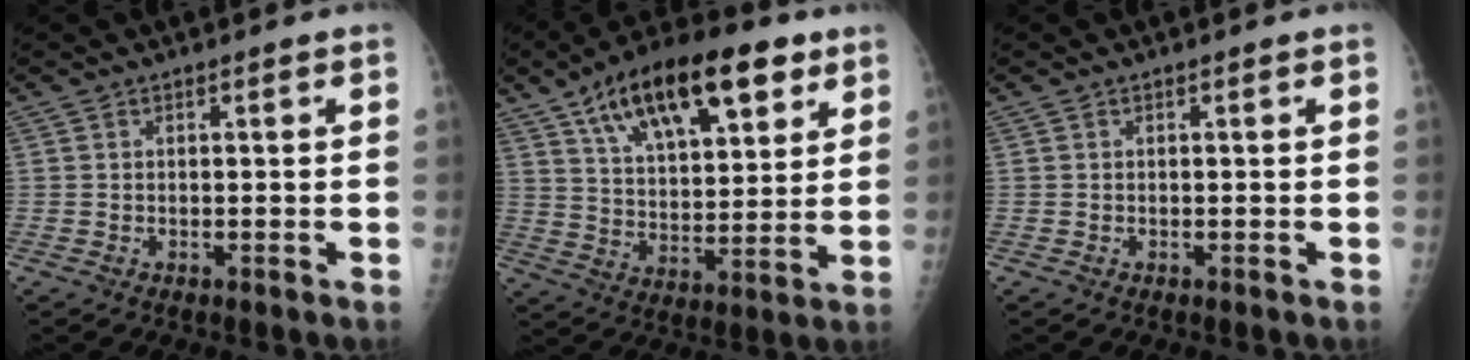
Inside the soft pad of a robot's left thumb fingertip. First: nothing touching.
{"total": 21.7, "force": [11.6, 9.6, 15.6], "torque": [-0.225, -0.022, 0.193]}
{"total": 0.0}